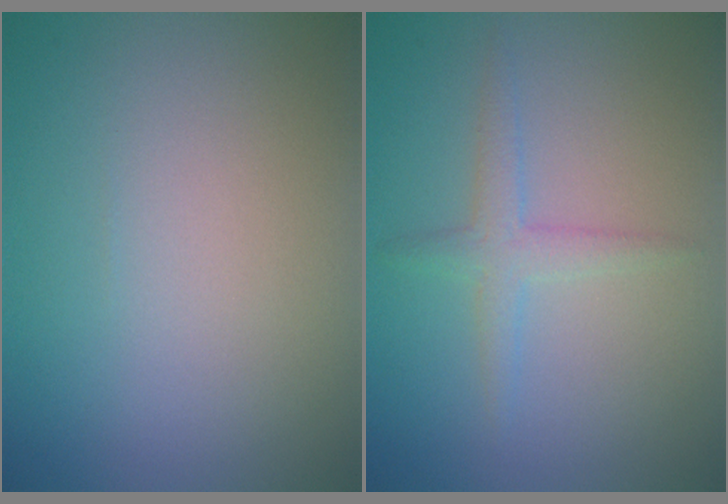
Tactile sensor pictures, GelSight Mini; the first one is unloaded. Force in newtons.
{"total": 2.0, "press": 2.0, "slide": 0.1}